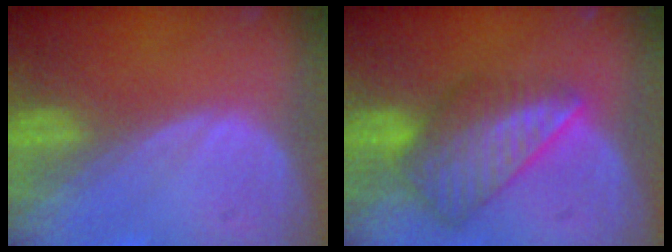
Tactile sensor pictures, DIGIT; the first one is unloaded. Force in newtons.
{"total": 8.7, "press": 7.6, "slide": 4.3}